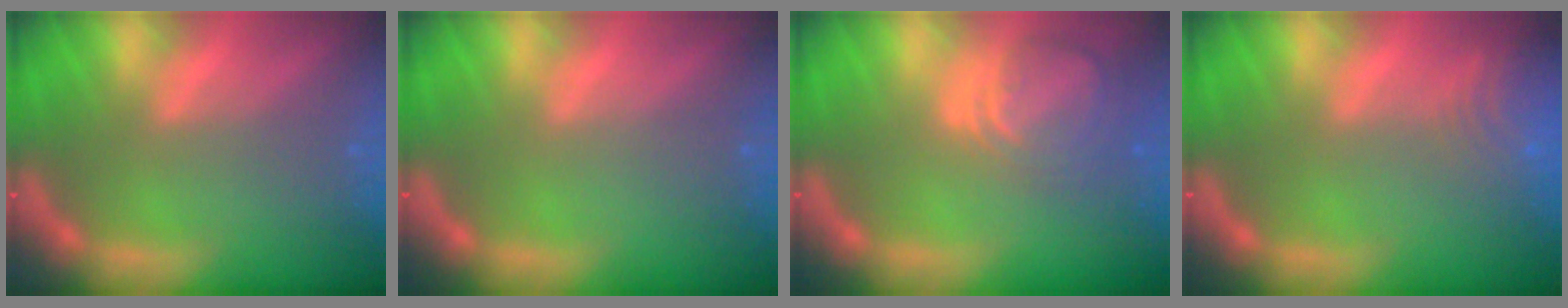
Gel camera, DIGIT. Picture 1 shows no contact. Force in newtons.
{"total": 0.0}
{"total": 6.1}
{"total": 6.5}